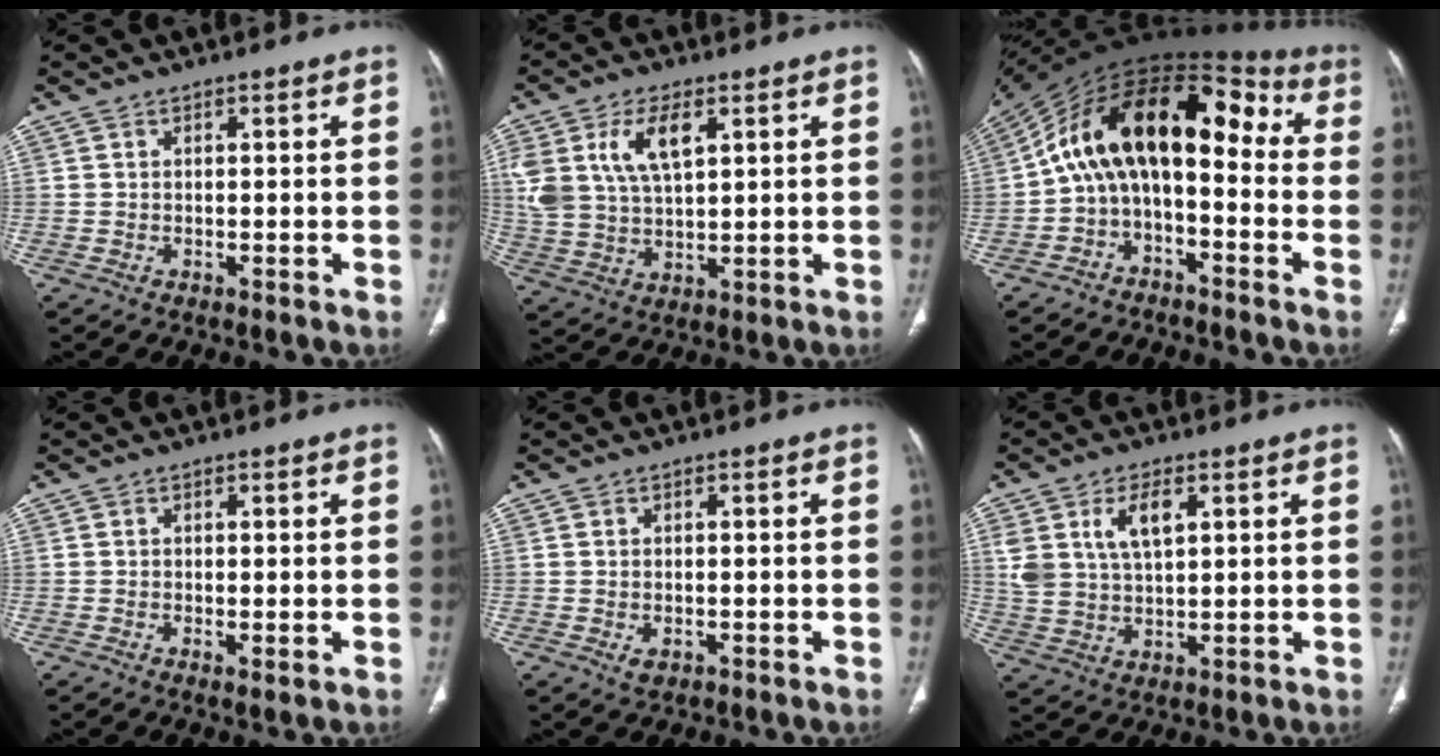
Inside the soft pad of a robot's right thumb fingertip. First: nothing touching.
{"total": 11.9, "force": [4.6, 6.2, 9.0], "torque": [-0.186, -0.006, 0.098]}
{"total": 19.0, "force": [-0.6, 11.0, 15.4], "torque": [-0.225, 0.099, -0.023]}
{"total": 1.1, "force": [-0.2, 0.3, 1.1], "torque": [-0.023, -0.007, -0.002]}
{"total": 1.7, "force": [-0.5, 1.1, 1.2], "torque": [-0.018, 0.000, -0.001]}
{"total": 8.3, "force": [3.3, 4.4, 6.2], "torque": [-0.117, -0.006, 0.070]}